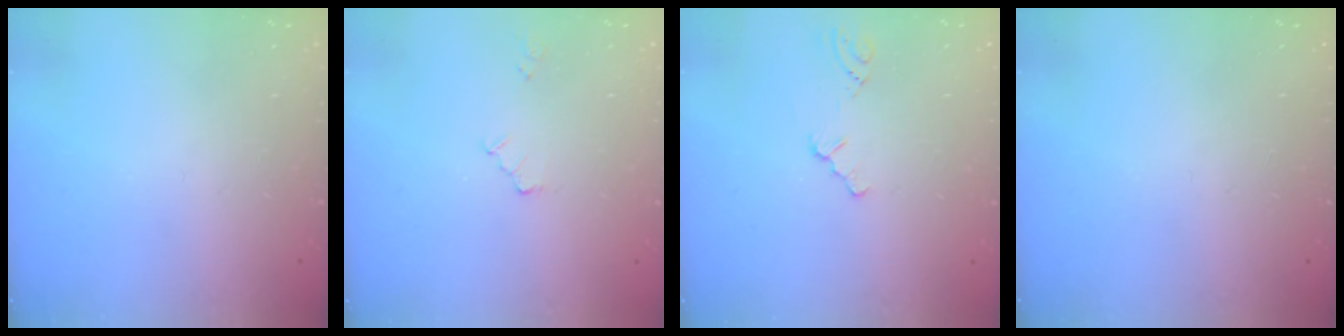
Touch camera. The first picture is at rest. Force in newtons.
{"total": 3.4, "press": 3.4, "slide": 0.4}
{"total": 0.8, "press": 0.7, "slide": 0.2}
{"total": 0.0}